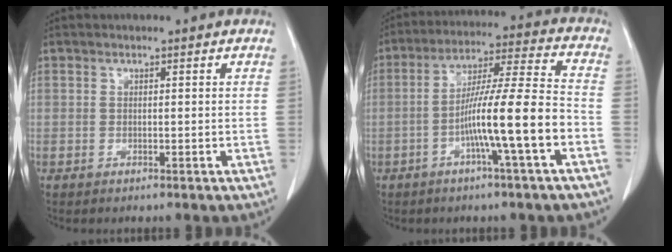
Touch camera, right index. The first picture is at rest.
{"total": 12.7, "force": [-4.4, -0.7, 11.8], "torque": [-0.210, 0.010, -0.078]}